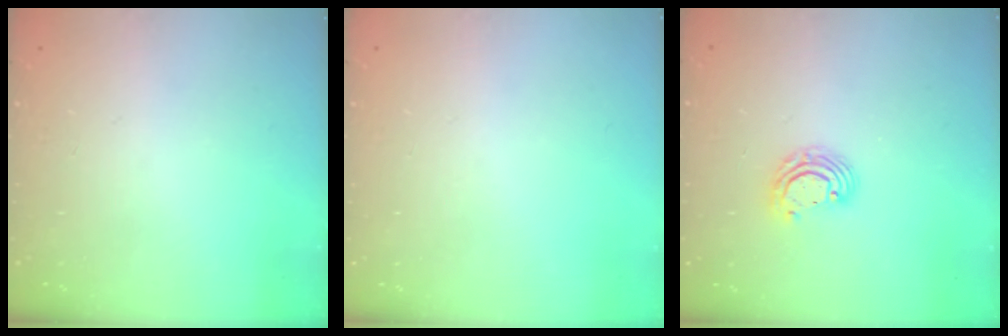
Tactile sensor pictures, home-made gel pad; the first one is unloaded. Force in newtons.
{"total": 0.0}
{"total": 6.3, "press": 6.3, "slide": 0.8}